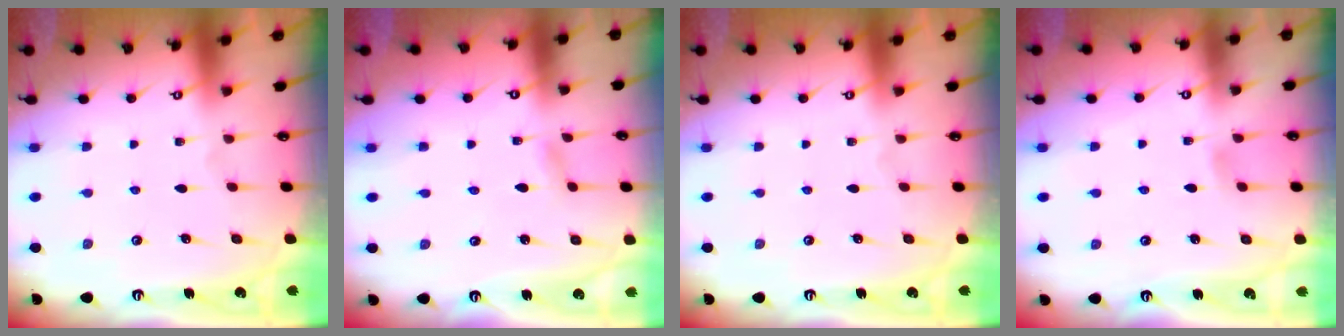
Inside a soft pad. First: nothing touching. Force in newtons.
{"total": 2.4, "press": 2.3, "slide": 0.3}
{"total": 0.0}
{"total": 2.9, "press": 2.9, "slide": 0.5}